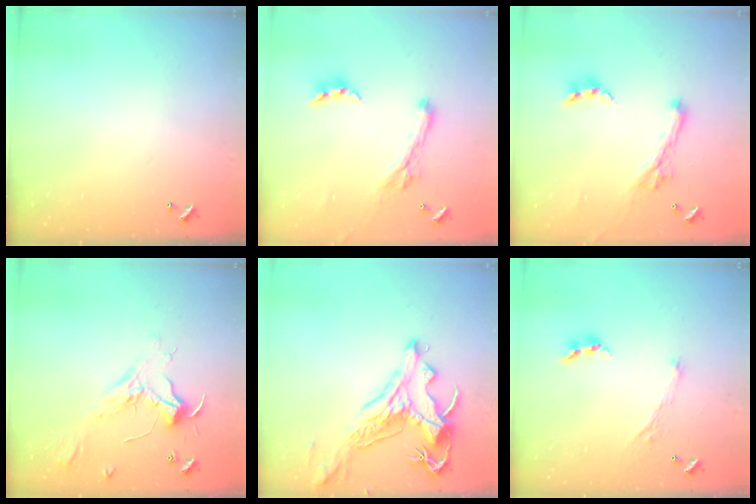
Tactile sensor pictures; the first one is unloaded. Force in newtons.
{"total": 2.8, "press": 2.5, "slide": 1.3}
{"total": 2.8, "press": 2.5, "slide": 1.3}
{"total": 2.3, "press": 2.2, "slide": 0.8}
{"total": 2.2, "press": 1.7, "slide": 1.3}
{"total": 2.9, "press": 2.8, "slide": 0.4}